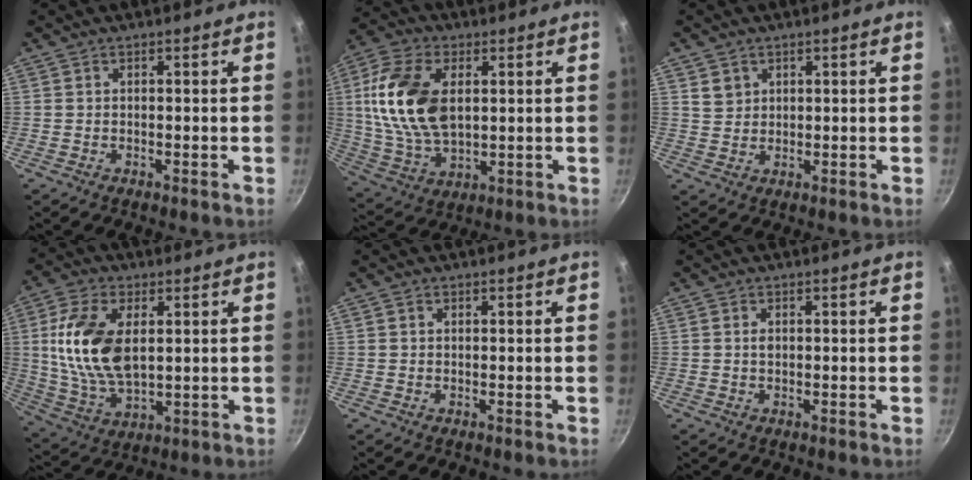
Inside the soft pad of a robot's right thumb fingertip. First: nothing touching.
{"total": 17.3, "force": [3.2, 10.4, 13.5], "torque": [-0.250, -0.004, 0.065]}
{"total": 3.0, "force": [1.4, 2.5, 1.0], "torque": [-0.003, 0.001, 0.030]}
{"total": 15.5, "force": [2.9, 8.7, 12.5], "torque": [-0.231, -0.010, 0.062]}
{"total": 0.0}
{"total": 1.0, "force": [0.1, 0.7, 0.7], "torque": [-0.010, 0.002, 0.002]}